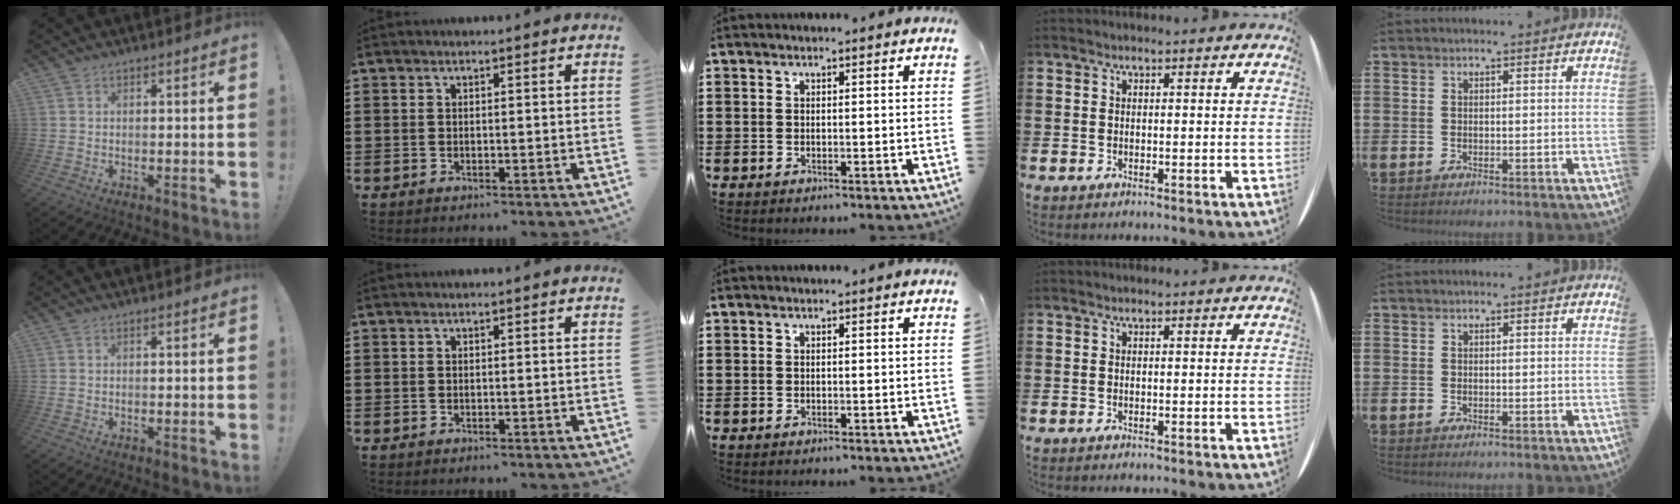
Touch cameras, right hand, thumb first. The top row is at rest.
{}